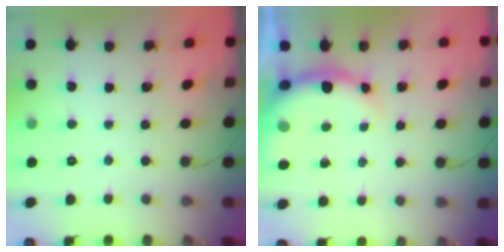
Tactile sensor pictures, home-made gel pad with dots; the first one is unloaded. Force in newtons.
{"total": 7.3, "press": 7.2, "slide": 1.3}